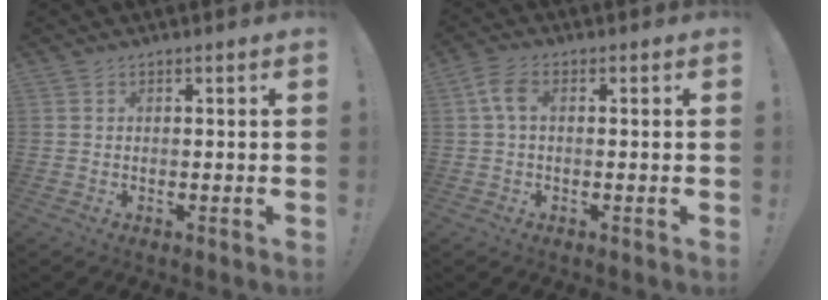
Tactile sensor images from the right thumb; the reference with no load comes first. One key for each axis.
{"total": 5.0, "fx": 0.9, "fy": 2.8, "fz": 4.1, "tx": -0.085, "ty": 0.011, "tz": 0.019}